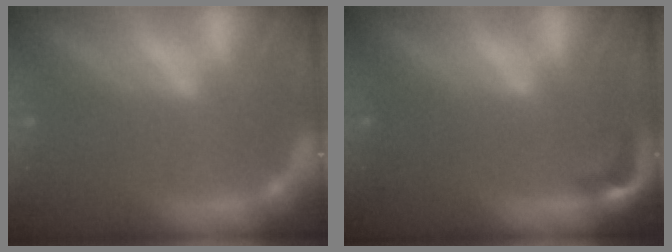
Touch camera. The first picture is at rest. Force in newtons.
{"total": 1.9}